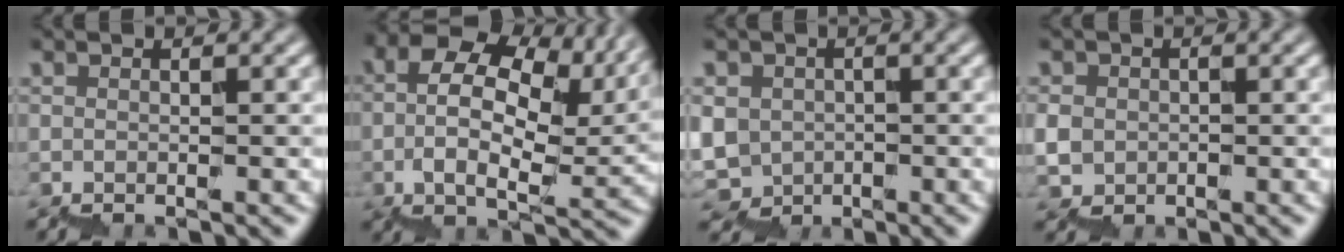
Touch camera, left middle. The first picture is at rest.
{"total": 11.0, "force": [4.2, 6.0, 8.2], "torque": [-0.155, 0.014, 0.078]}
{"total": 2.7, "force": [0.4, 2.6, -0.3], "torque": [-0.004, -0.001, 0.010]}
{"total": 1.2, "force": [0.0, 0.9, -0.7], "torque": [0.009, 0.006, -0.003]}